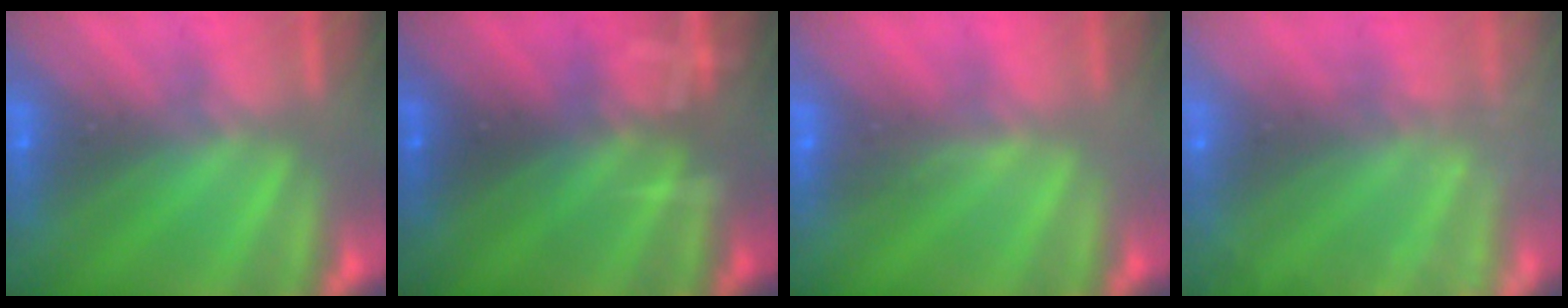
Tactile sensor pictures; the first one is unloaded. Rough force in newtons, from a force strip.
{"total": 3.1}
{"total": 3.1}
{"total": 6.1}